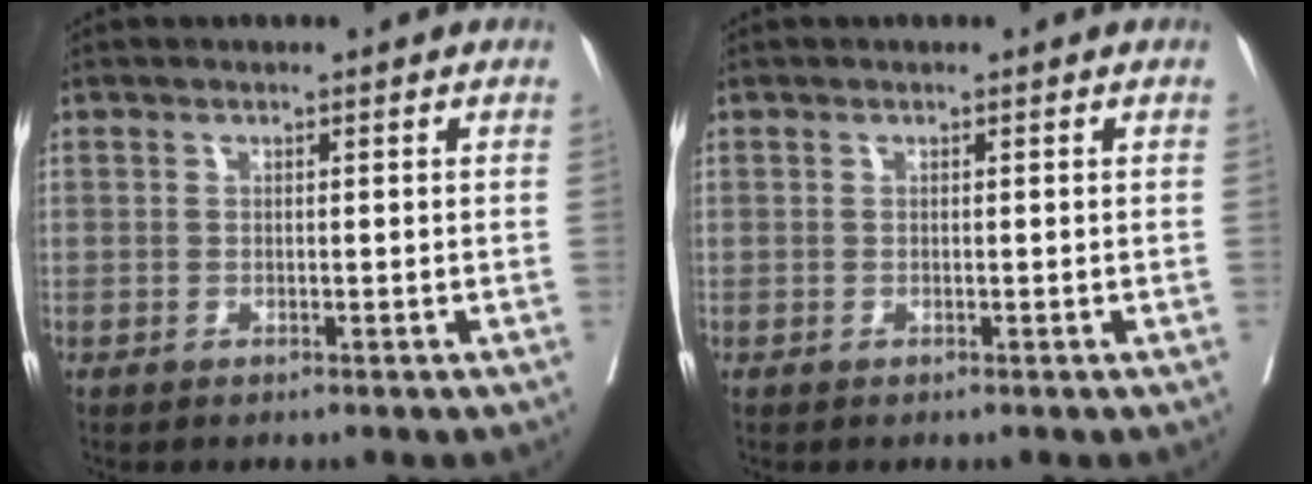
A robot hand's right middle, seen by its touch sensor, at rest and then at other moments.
{"total": 0.0}